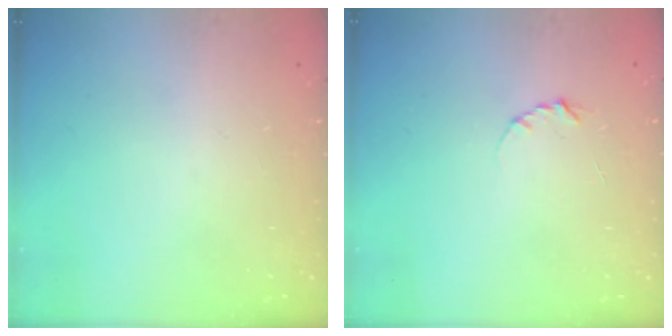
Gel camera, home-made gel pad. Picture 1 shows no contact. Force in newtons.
{"total": 2.3, "press": 2.3, "slide": 0.4}